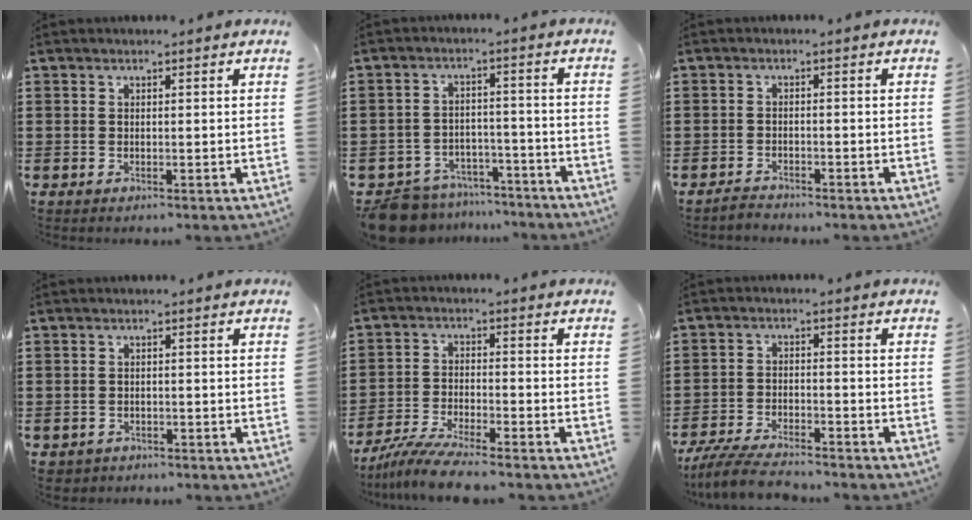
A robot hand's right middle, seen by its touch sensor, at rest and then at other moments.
{"total": 8.1, "force": [-7.8, 1.8, 0.9], "torque": [-0.030, 0.020, -0.156]}
{"total": 1.9, "force": [-1.9, 0.3, -0.1], "torque": [-0.007, 0.000, -0.041]}
{"total": 1.3, "force": [-1.1, 0.5, -0.2], "torque": [-0.003, -0.001, -0.027]}
{"total": 6.5, "force": [-6.0, 0.0, 2.6], "torque": [-0.065, -0.015, -0.116]}
{"total": 6.0, "force": [-5.6, 0.7, 2.1], "torque": [-0.051, -0.005, -0.108]}